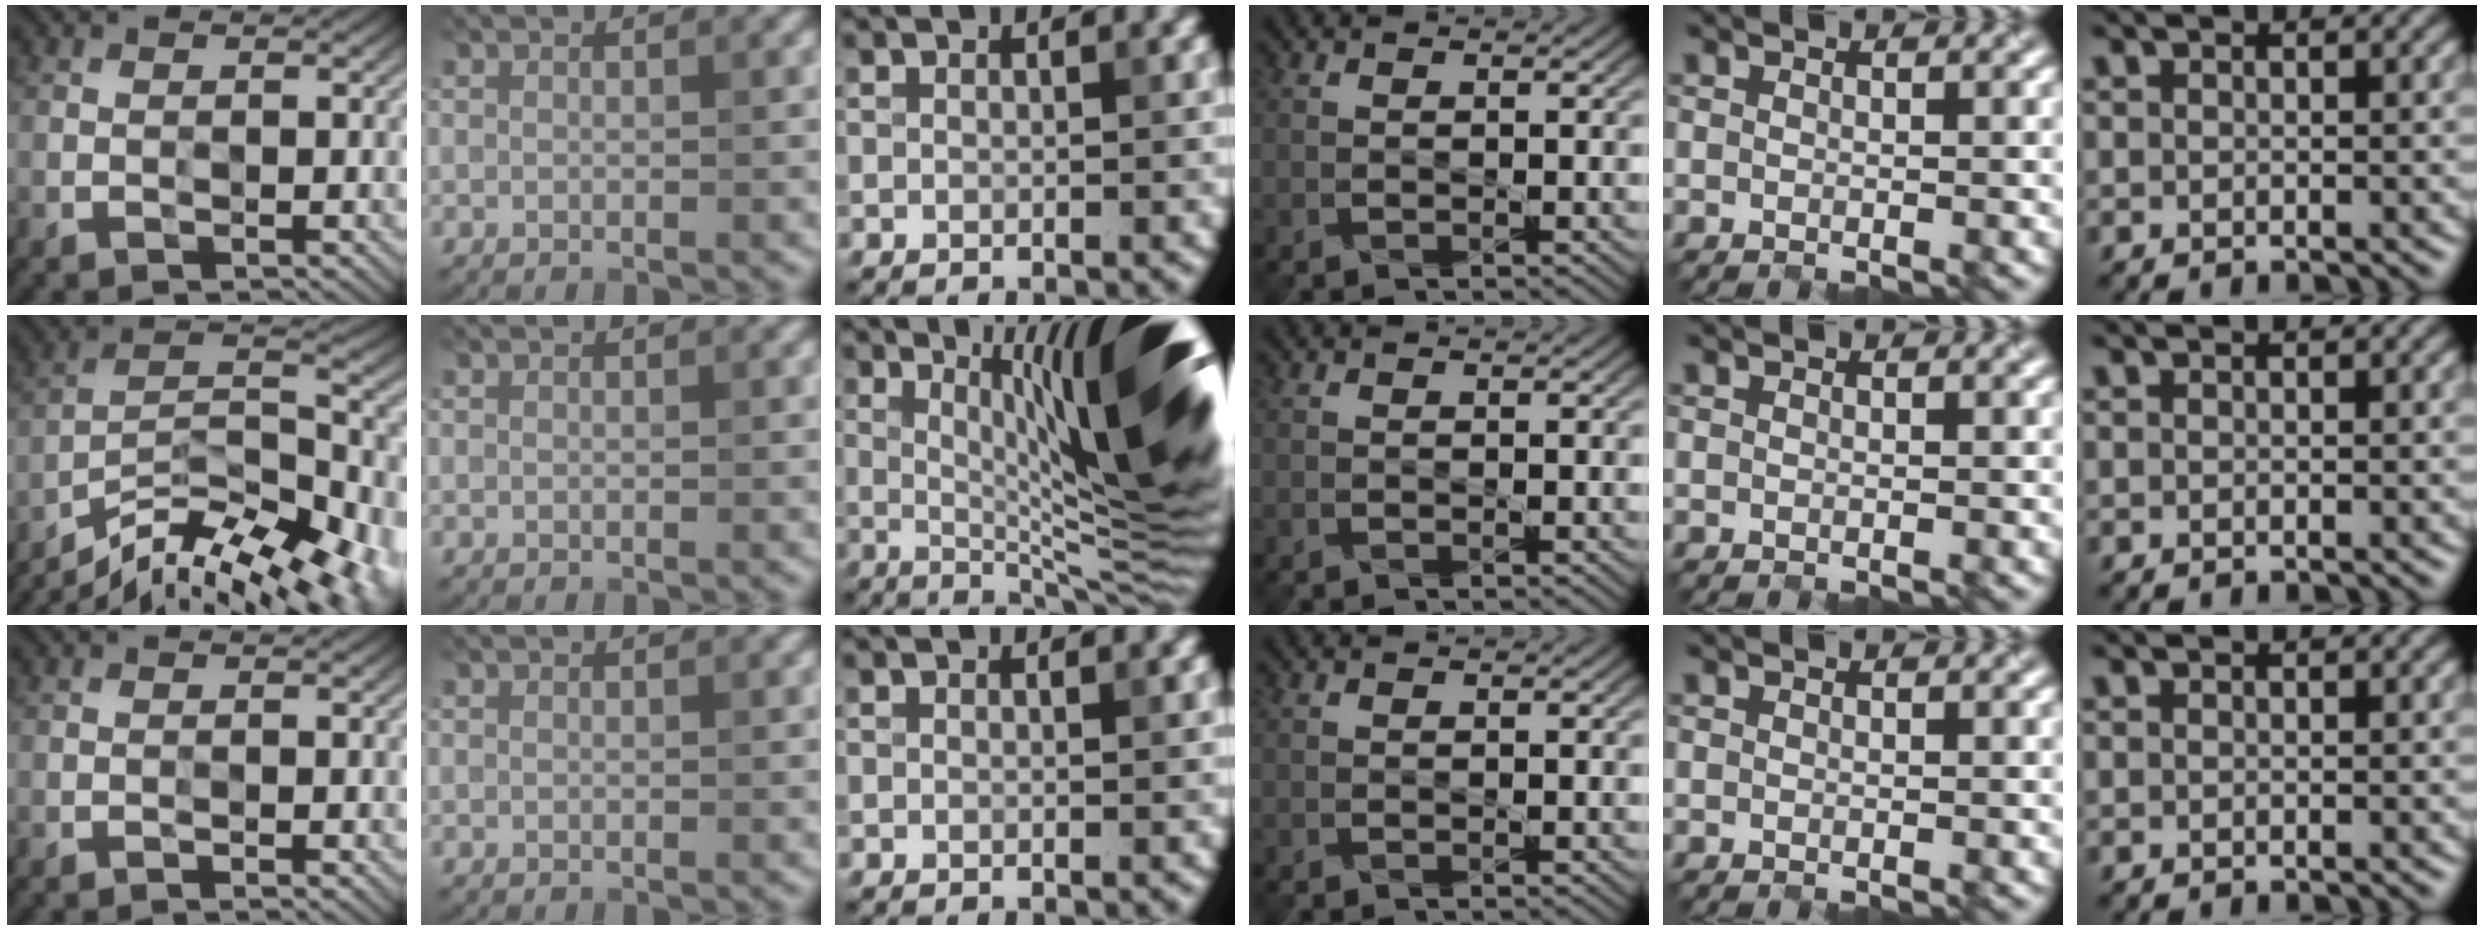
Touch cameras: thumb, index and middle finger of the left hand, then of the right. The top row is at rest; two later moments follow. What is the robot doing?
{"motion": "close", "object": "hinged tin"}